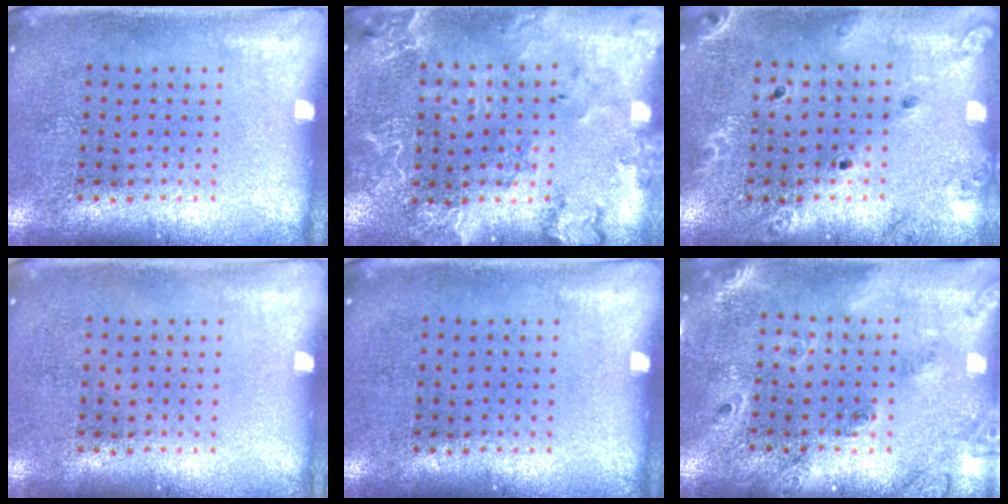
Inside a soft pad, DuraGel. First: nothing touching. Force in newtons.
{"total": 2.3, "press": 2.2, "slide": 0.4}
{"total": 1.5, "press": 1.4, "slide": 0.2}
{"total": 0.0}
{"total": 0.0}
{"total": 1.9, "press": 1.7, "slide": 0.8}